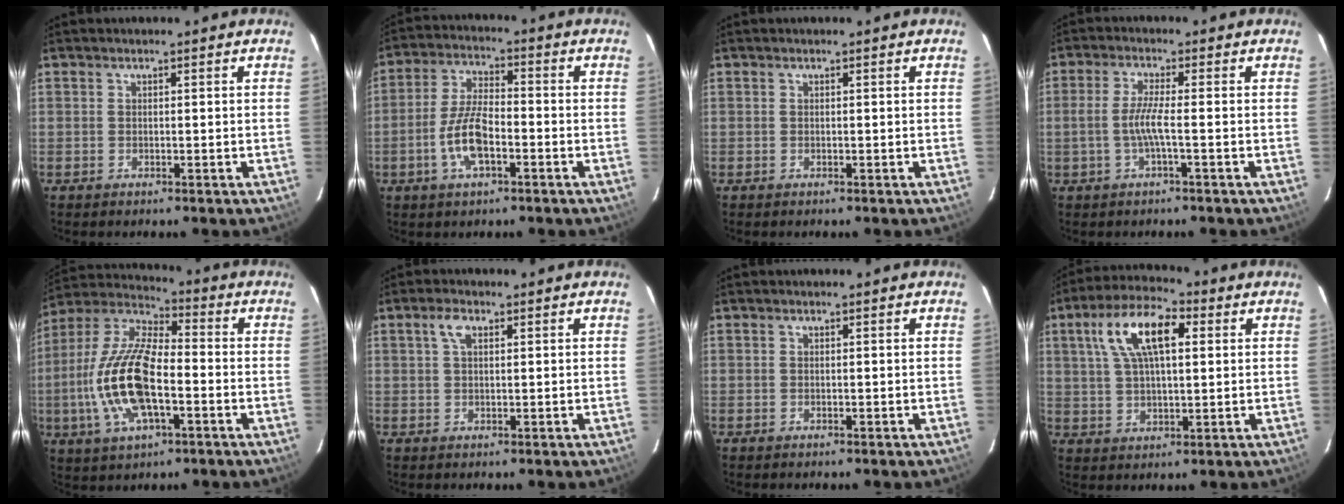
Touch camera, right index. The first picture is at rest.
{"total": 5.8, "force": [-2.2, 3.0, 4.4], "torque": [-0.091, 0.007, -0.038]}
{"total": 0.0}
{"total": 4.3, "force": [-1.2, -0.4, 4.1], "torque": [-0.091, -0.001, -0.023]}
{"total": 17.7, "force": [-4.0, 7.1, 15.7], "torque": [-0.330, -0.001, -0.081]}
{"total": 2.7, "force": [1.1, 1.4, 2.0], "torque": [-0.041, 0.008, 0.021]}
{"total": 0.0}
{"total": 12.6, "force": [4.2, 5.3, 10.6], "torque": [-0.202, 0.029, 0.073]}